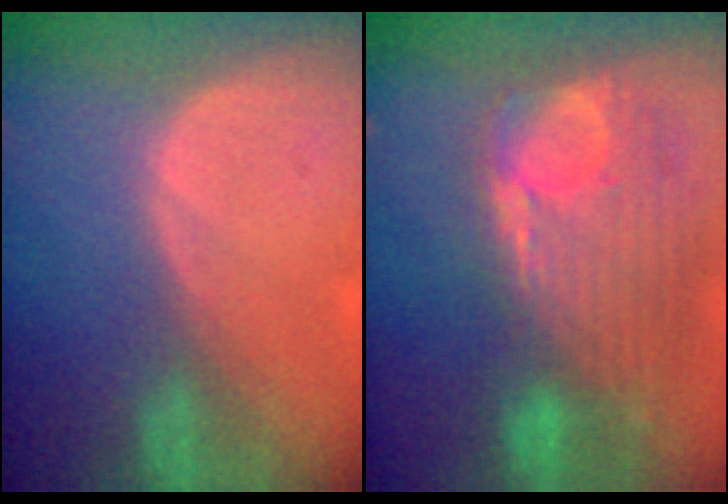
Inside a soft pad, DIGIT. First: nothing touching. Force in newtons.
{"total": 12.7, "press": 10.7, "slide": 6.9}